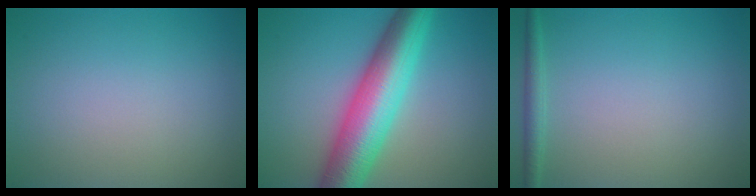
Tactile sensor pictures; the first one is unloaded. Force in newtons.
{"total": 9.5, "press": 9.5, "slide": 0.2}
{"total": 1.4, "press": 1.4, "slide": 0.1}